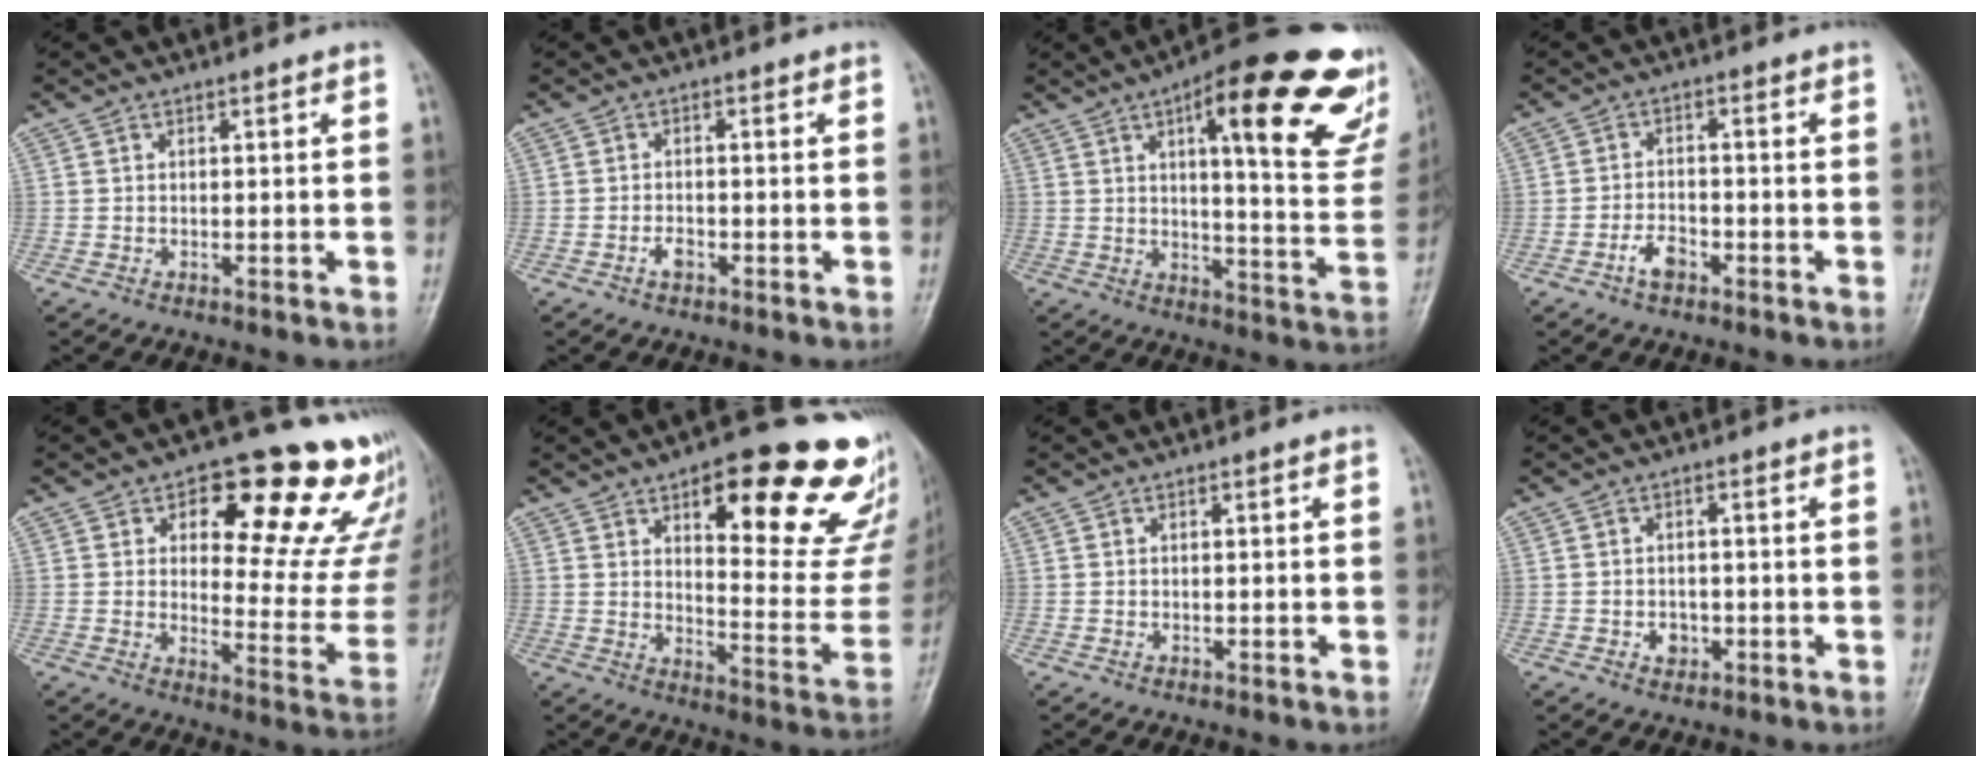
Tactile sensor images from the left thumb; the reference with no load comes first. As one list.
[{"total": 1.9, "force": [-1.0, 1.1, 1.1], "torque": [-0.018, 0.005, -0.020]}, {"total": 25.8, "force": [13.0, 7.1, 21.1], "torque": [-0.249, -0.034, 0.170]}, {"total": 3.7, "force": [-2.2, 2.1, 2.2], "torque": [-0.034, 0.017, -0.041]}, {"total": 22.7, "force": [13.0, 9.7, 15.9], "torque": [-0.146, -0.065, 0.165]}, {"total": 25.1, "force": [14.4, 8.3, 18.9], "torque": [-0.188, -0.070, 0.192]}, {"total": 0.0}, {"total": 2.5, "force": [-0.8, 2.0, 1.2], "torque": [-0.005, 0.004, -0.009]}]